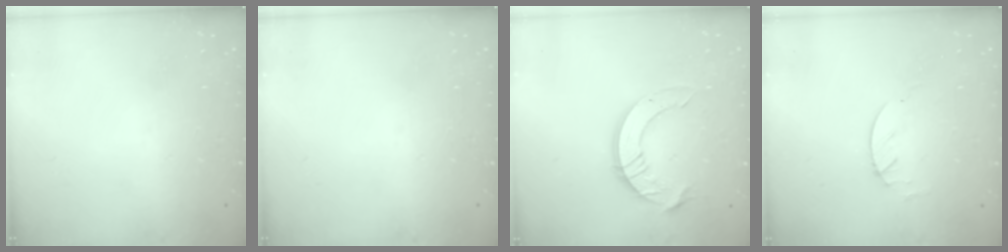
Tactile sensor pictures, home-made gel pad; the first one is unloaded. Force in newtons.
{"total": 0.0}
{"total": 12.6, "press": 12.6, "slide": 1.3}
{"total": 1.9, "press": 1.9, "slide": 0.3}